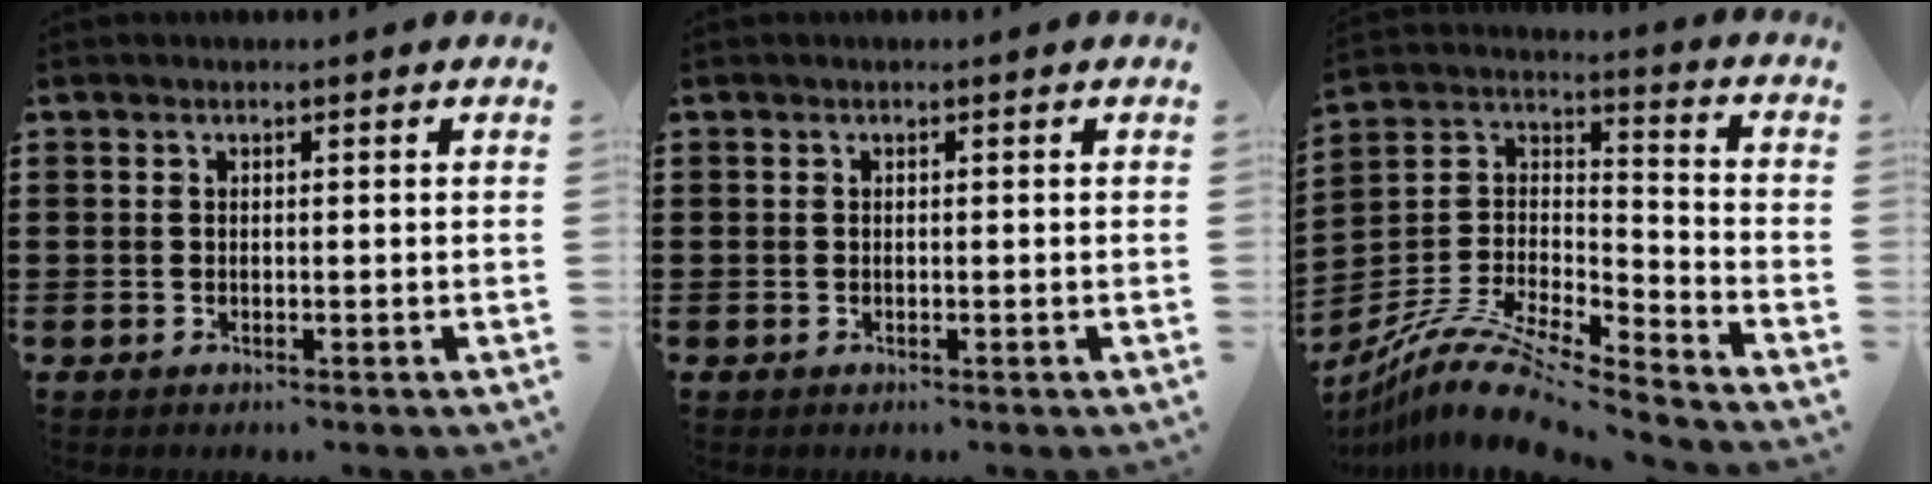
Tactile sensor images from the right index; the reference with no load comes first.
{"total": 0.0}
{"total": 11.7, "force": [-10.0, 2.5, 5.6], "torque": [-0.120, 0.023, -0.200]}